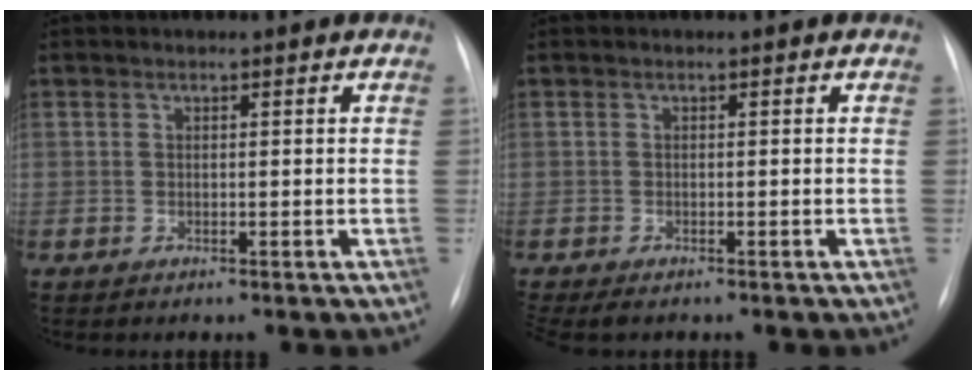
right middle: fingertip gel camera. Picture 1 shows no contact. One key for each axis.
{"total": 3.3, "fx": -2.6, "fy": 1.1, "fz": 1.7, "tx": -0.027, "ty": -0.009, "tz": -0.035}